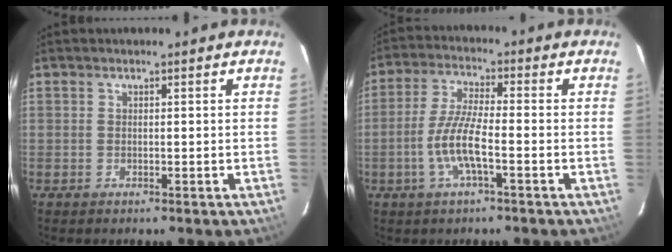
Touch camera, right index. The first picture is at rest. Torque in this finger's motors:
{"motor_torque": [1.17, -0.85, 0.81, 0.20]}